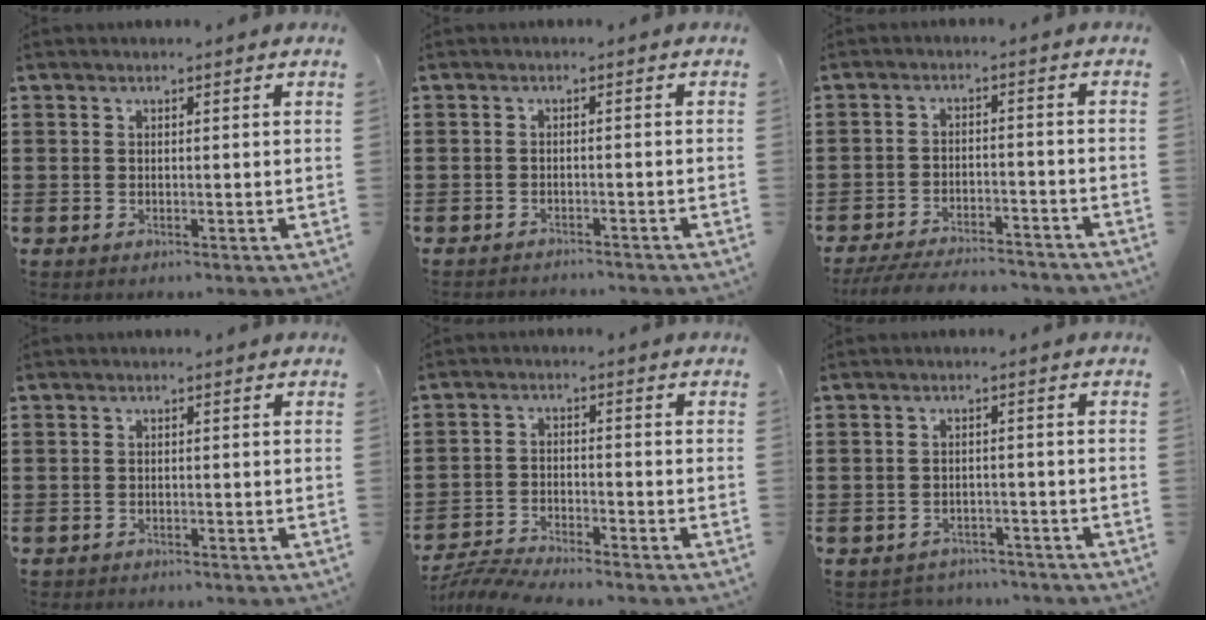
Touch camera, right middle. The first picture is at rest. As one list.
[{"total": 1.3, "force": [-1.2, -0.1, 0.0], "torque": [-0.005, 0.000, -0.025]}, {"total": 5.5, "force": [-5.2, 0.4, 1.6], "torque": [-0.038, -0.006, -0.103]}, {"total": 0.7, "force": [-0.7, 0.0, 0.0], "torque": [-0.002, -0.002, -0.014]}, {"total": 4.8, "force": [-4.7, 0.0, 1.1], "torque": [-0.034, -0.010, -0.097]}, {"total": 2.2, "force": [-2.2, 0.4, -0.2], "torque": [-0.007, -0.002, -0.048]}]